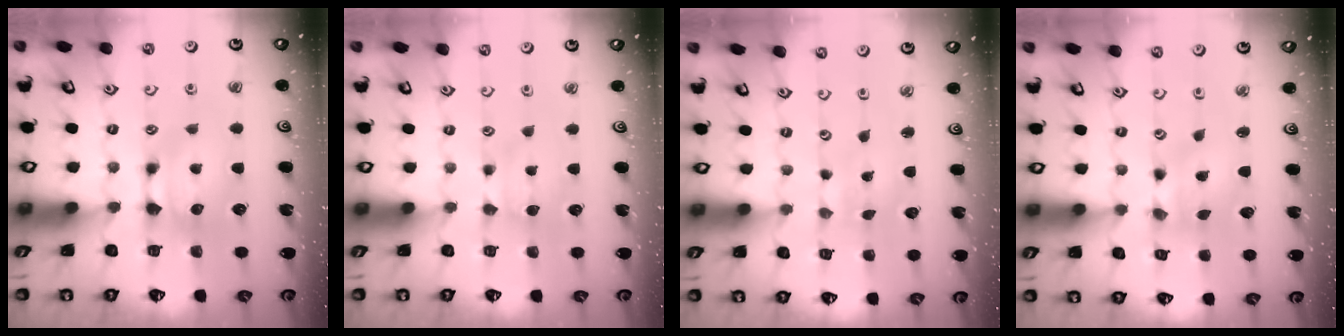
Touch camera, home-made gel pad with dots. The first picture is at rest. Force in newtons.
{"total": 1.8, "press": 1.8, "slide": 0.4}
{"total": 5.8, "press": 5.8, "slide": 0.2}
{"total": 1.6, "press": 0.6, "slide": 1.5}